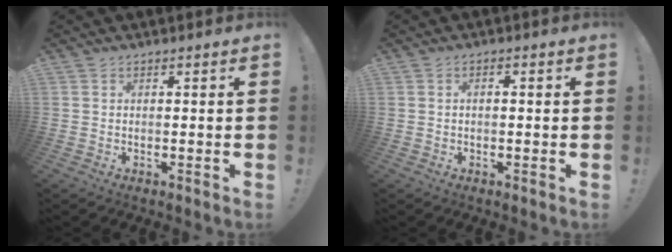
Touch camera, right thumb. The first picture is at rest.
{"total": 1.3, "force": [-0.6, 0.6, 1.0], "torque": [-0.017, 0.005, -0.011]}